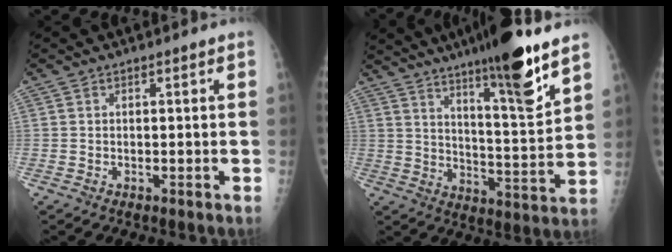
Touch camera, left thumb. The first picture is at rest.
{"total": 17.5, "force": [11.7, 2.1, 12.8], "torque": [-0.179, -0.073, 0.187]}